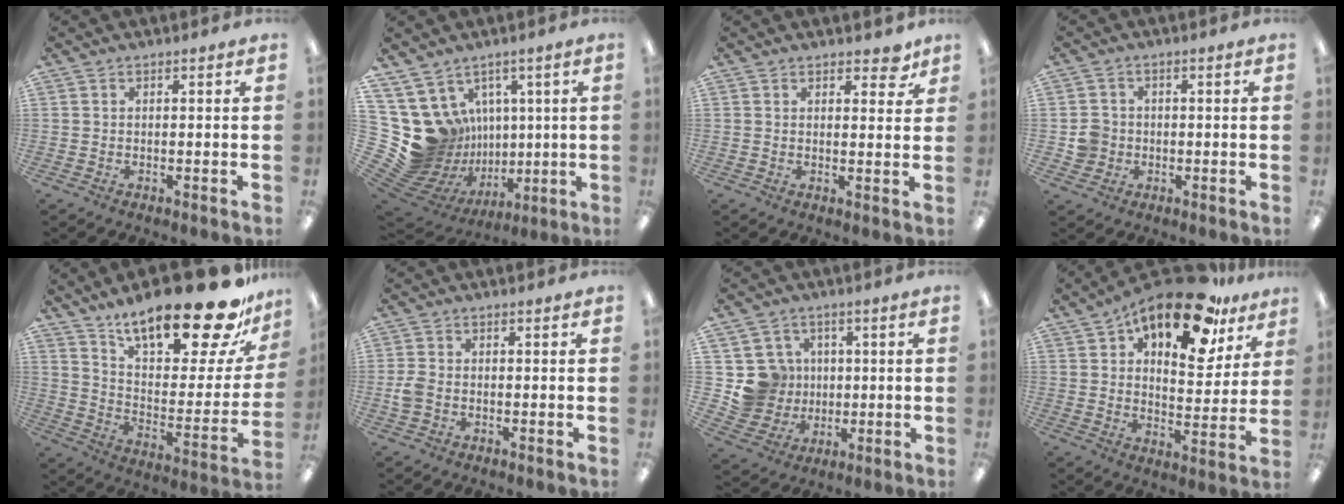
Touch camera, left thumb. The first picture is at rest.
{"total": 18.3, "force": [1.6, 17.0, 6.5], "torque": [-0.162, -0.056, 0.078]}
{"total": 4.3, "force": [3.3, 2.1, 1.9], "torque": [-0.011, -0.015, 0.054]}
{"total": 4.7, "force": [-0.6, 4.6, 0.9], "torque": [-0.012, 0.009, -0.008]}
{"total": 25.5, "force": [18.9, 7.5, 15.4], "torque": [-0.224, -0.130, 0.310]}
{"total": 3.4, "force": [-0.8, 2.4, 2.1], "torque": [-0.043, 0.004, -0.015]}
{"total": 10.8, "force": [1.4, 10.6, 1.8], "torque": [-0.058, 0.002, 0.045]}
{"total": 20.2, "force": [13.7, 8.2, 12.3], "torque": [-0.175, -0.079, 0.224]}